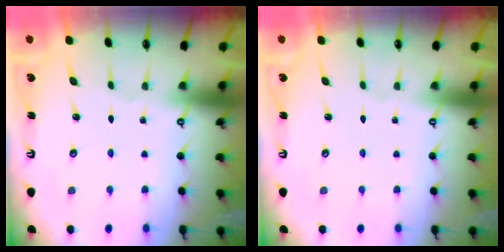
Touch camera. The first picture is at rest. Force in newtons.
{"total": 0.0}